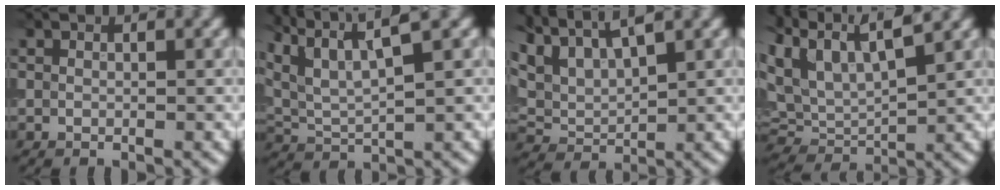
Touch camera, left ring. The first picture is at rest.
{"total": 8.0, "force": [4.8, 2.3, 5.9], "torque": [-0.117, 0.024, 0.075]}
{"total": 5.2, "force": [4.1, 1.5, 2.8], "torque": [-0.077, 0.009, 0.069]}
{"total": 8.2, "force": [4.5, 3.9, 5.6], "torque": [-0.132, 0.016, 0.083]}